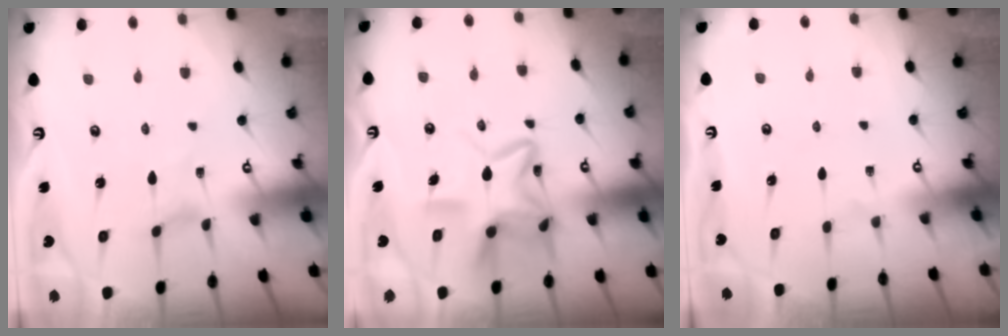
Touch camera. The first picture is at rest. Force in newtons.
{"total": 13.6, "press": 13.6, "slide": 1.2}
{"total": 0.0}